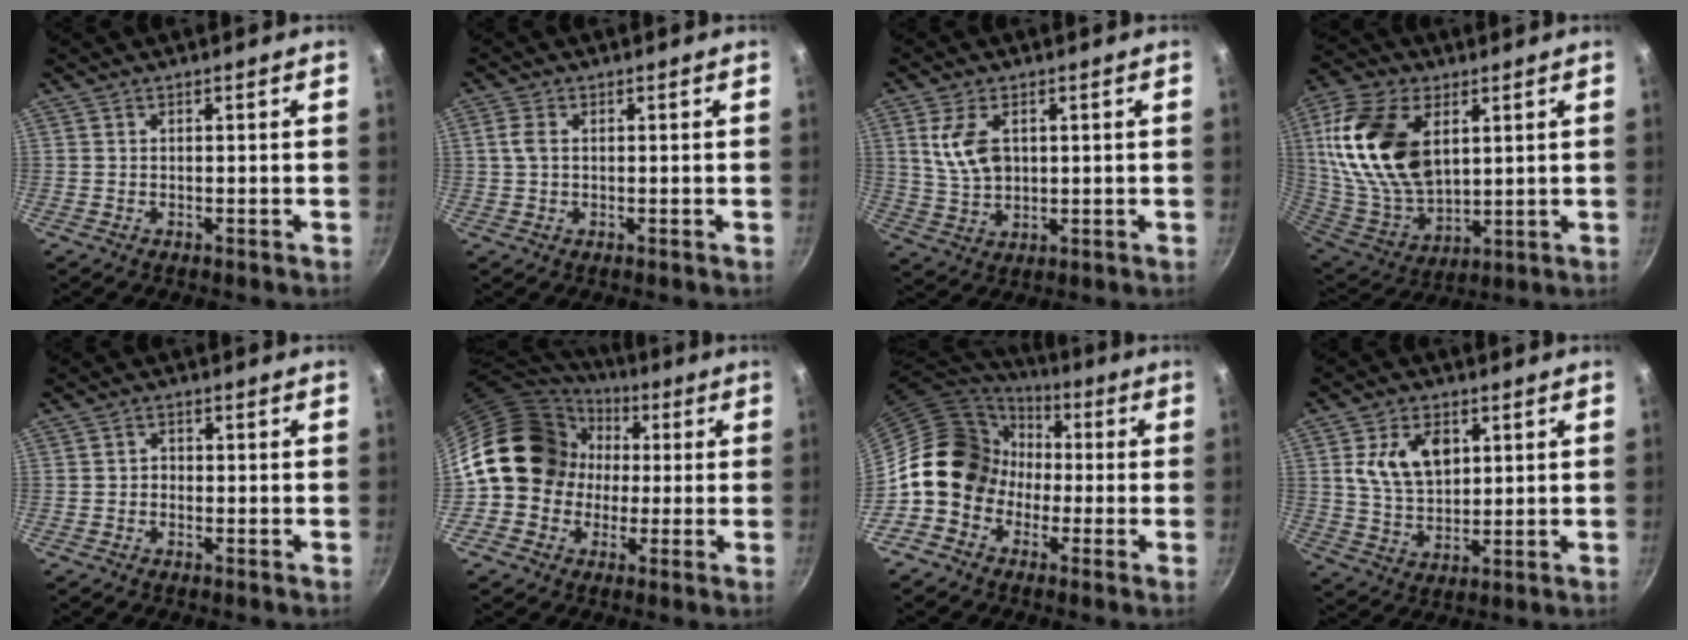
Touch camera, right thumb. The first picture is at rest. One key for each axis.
{"total": 2.8, "fx": 0.4, "fy": 1.8, "fz": 2.0, "tx": -0.046, "ty": 0.006, "tz": 0.007}
{"total": 8.3, "fx": 2.2, "fy": 5.1, "fz": 6.2, "tx": -0.109, "ty": -0.011, "tz": 0.048}
{"total": 22.6, "fx": 6.3, "fy": 13.7, "fz": 16.9, "tx": -0.313, "ty": -0.026, "tz": 0.127}
{"total": 1.6, "fx": -0.4, "fy": 1.4, "fz": 0.7, "tx": -0.006, "ty": 0.008, "tz": -0.010}
{"total": 17.2, "fx": 0.9, "fy": 14.8, "fz": 8.6, "tx": -0.115, "ty": 0.047, "tz": 0.007}
{"total": 14.6, "fx": -1.5, "fy": 12.5, "fz": 7.4, "tx": -0.081, "ty": 0.046, "tz": -0.040}
{"total": 10.7, "fx": 3.2, "fy": 6.9, "fz": 7.5, "tx": -0.115, "ty": -0.016, "tz": 0.059}